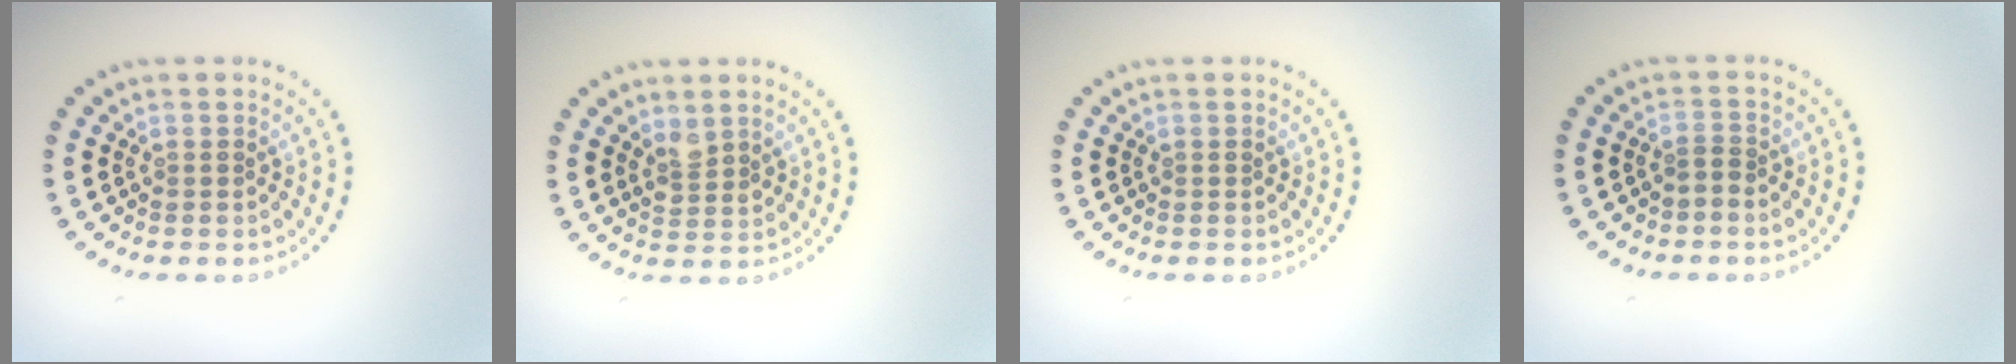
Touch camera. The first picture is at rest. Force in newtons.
{"total": 1.6, "press": 1.4, "slide": 0.8}
{"total": 0.0}
{"total": 0.8, "press": 0.4, "slide": 0.7}